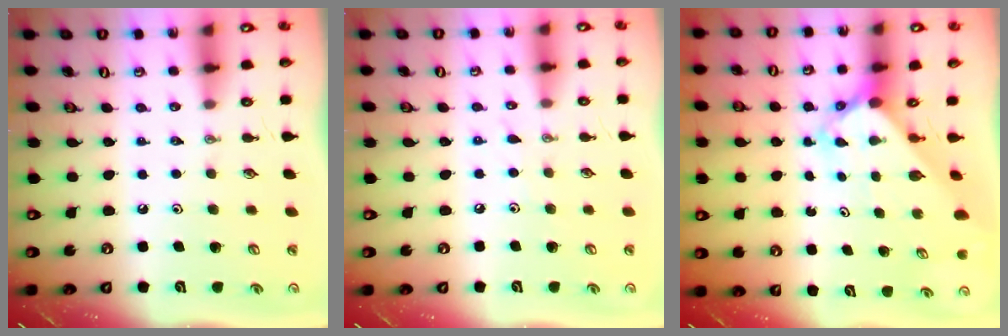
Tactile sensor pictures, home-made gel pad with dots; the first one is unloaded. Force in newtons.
{"total": 5.1, "press": 5.1, "slide": 0.5}
{"total": 2.5, "press": 2.5, "slide": 0.2}